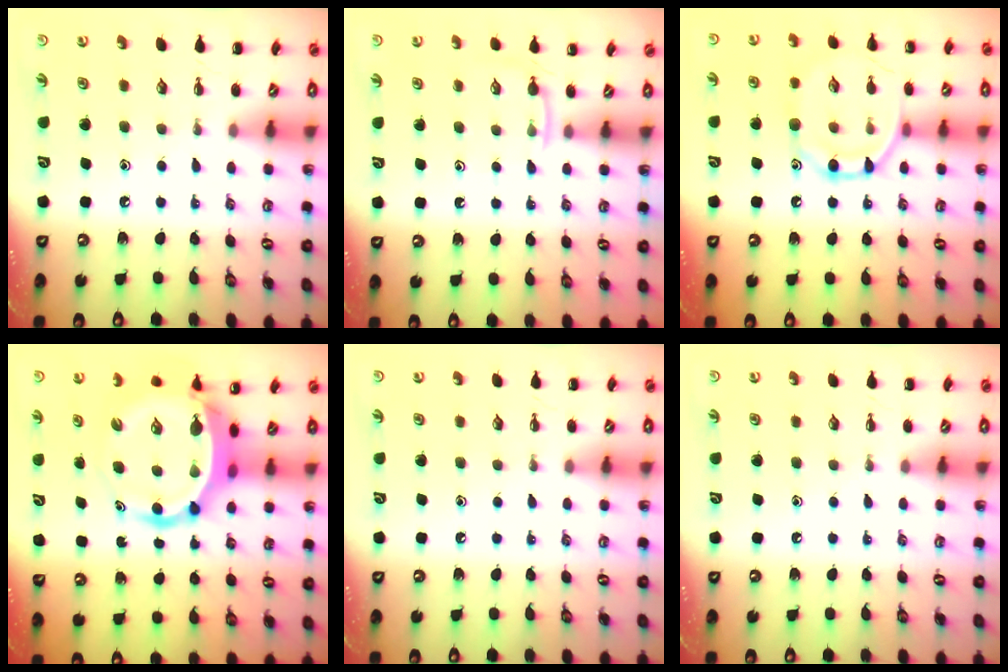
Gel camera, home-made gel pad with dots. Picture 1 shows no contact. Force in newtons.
{"total": 4.0, "press": 3.8, "slide": 1.3}
{"total": 12.9, "press": 12.9, "slide": 0.7}
{"total": 8.5, "press": 8.1, "slide": 2.5}
{"total": 0.0}
{"total": 0.0}